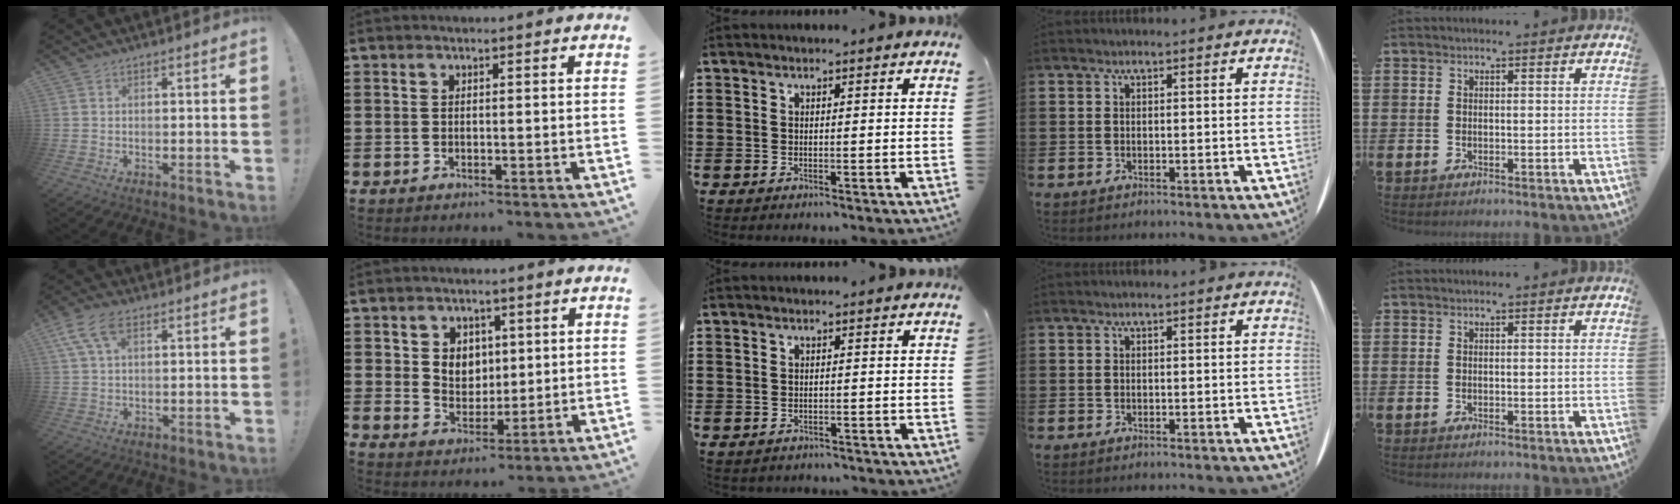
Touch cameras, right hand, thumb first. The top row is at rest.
{"thumb": {"total": 8.1, "force": [3.7, 4.2, 5.9], "torque": [-0.115, 0.002, 0.071]}, "index": {"total": 4.4, "force": [1.6, 4.0, 1.0], "torque": [-0.030, 0.008, 0.027]}, "middle": {"total": 0.9, "force": [-0.9, 0.2, -0.1], "torque": [-0.003, 0.001, -0.020]}}